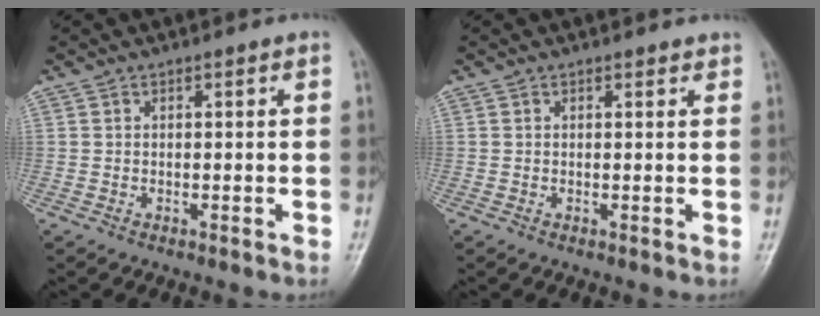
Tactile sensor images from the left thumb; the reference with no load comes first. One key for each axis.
{"total": 0.8, "fx": 0.8, "fy": 0.2, "fz": 0.2, "tx": -0.001, "ty": -0.004, "tz": 0.009}